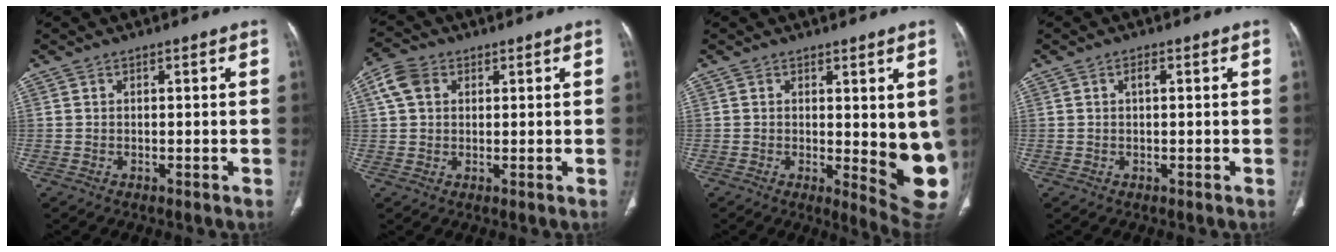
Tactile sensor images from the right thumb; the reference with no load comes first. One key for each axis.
{"total": 5.5, "fx": 1.9, "fy": 4.1, "fz": 3.2, "tx": -0.061, "ty": 0.011, "tz": 0.033}
{"total": 10.0, "fx": -0.1, "fy": 3.3, "fz": 9.4, "tx": -0.098, "ty": -0.023, "tz": 0.006}
{"total": 1.3, "fx": 0.4, "fy": 0.3, "fz": 1.2, "tx": -0.025, "ty": 0.001, "tz": 0.007}